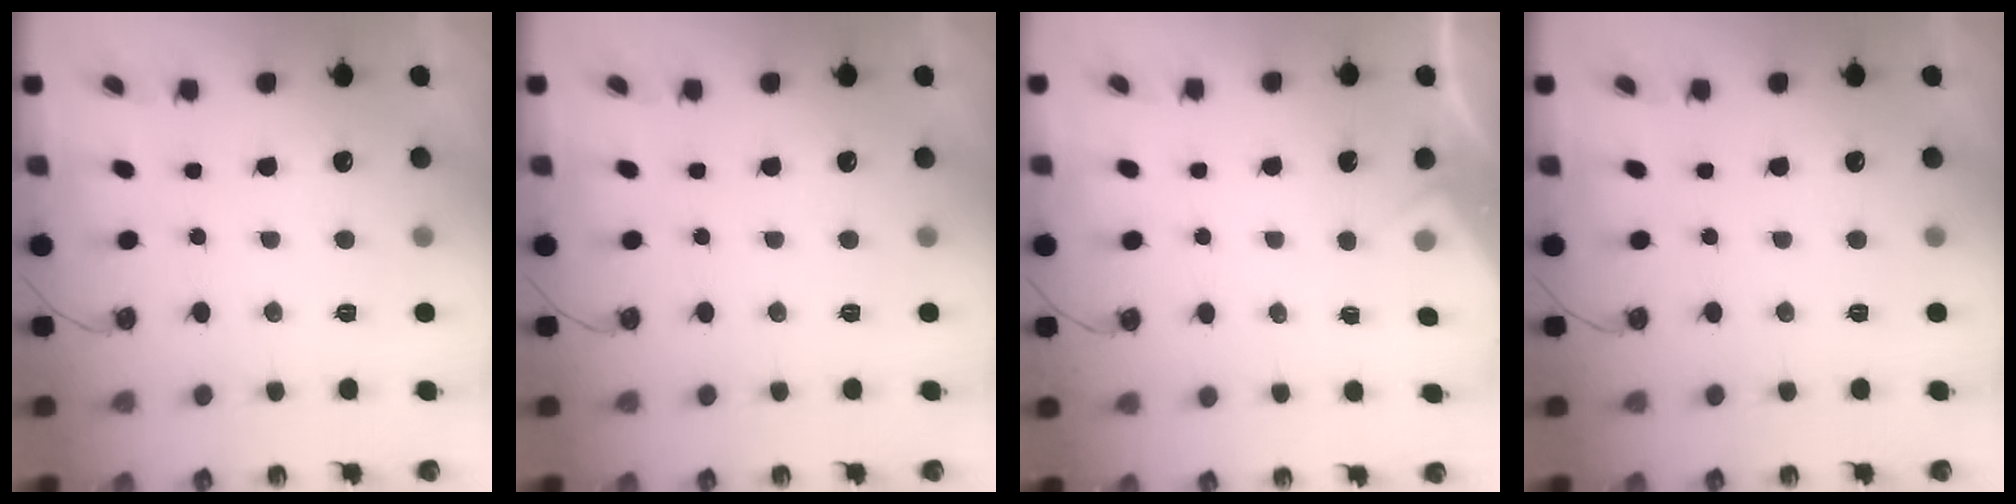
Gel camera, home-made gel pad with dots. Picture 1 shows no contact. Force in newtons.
{"total": 0.0}
{"total": 2.8, "press": 2.7, "slide": 0.4}
{"total": 0.0}